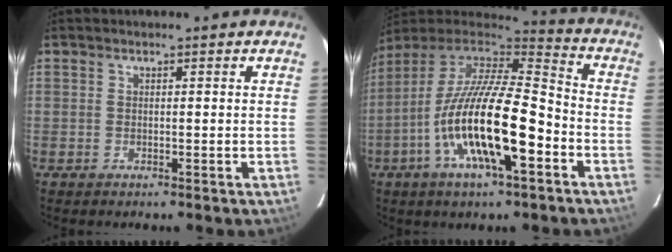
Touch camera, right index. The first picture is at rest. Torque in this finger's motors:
{"motor_torque": [1.67, -0.47, 1.05, 0.21]}